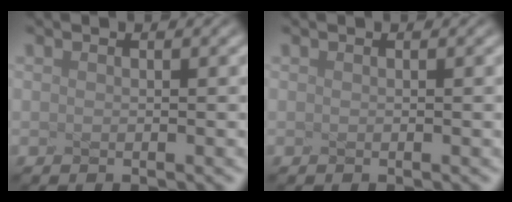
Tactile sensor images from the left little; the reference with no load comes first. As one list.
[{"total": 0.0}]